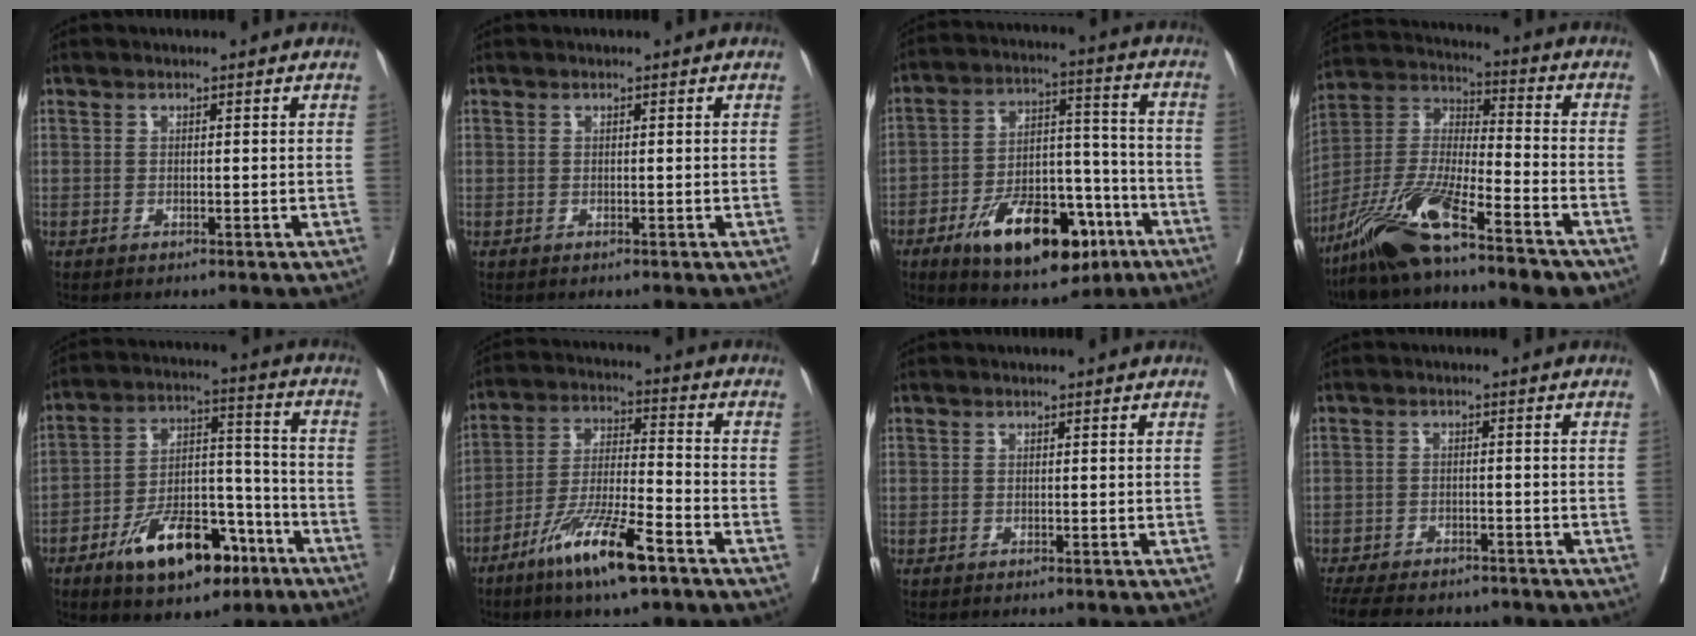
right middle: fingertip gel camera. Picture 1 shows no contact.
{"total": 0.0}
{"total": 18.7, "force": [-9.9, 8.1, 13.6], "torque": [-0.213, 0.012, -0.150]}
{"total": 17.3, "force": [-12.0, 2.8, 12.2], "torque": [-0.267, -0.020, -0.223]}
{"total": 15.9, "force": [-9.2, 6.9, 11.0], "torque": [-0.180, 0.017, -0.145]}
{"total": 12.6, "force": [-7.8, 1.4, 9.8], "torque": [-0.192, -0.025, -0.146]}
{"total": 0.0}
{"total": 14.6, "force": [-12.3, 5.2, 6.0], "torque": [-0.144, -0.013, -0.168]}